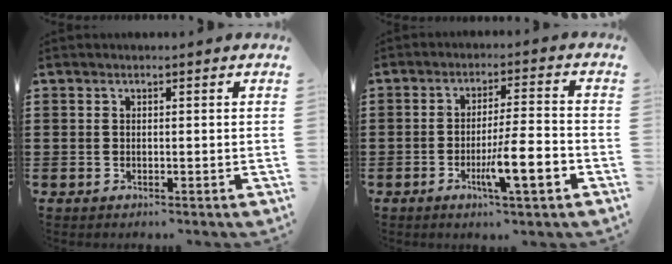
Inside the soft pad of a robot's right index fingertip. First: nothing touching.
{"total": 7.9, "force": [-3.2, 1.1, 7.1], "torque": [-0.119, -0.003, -0.053]}